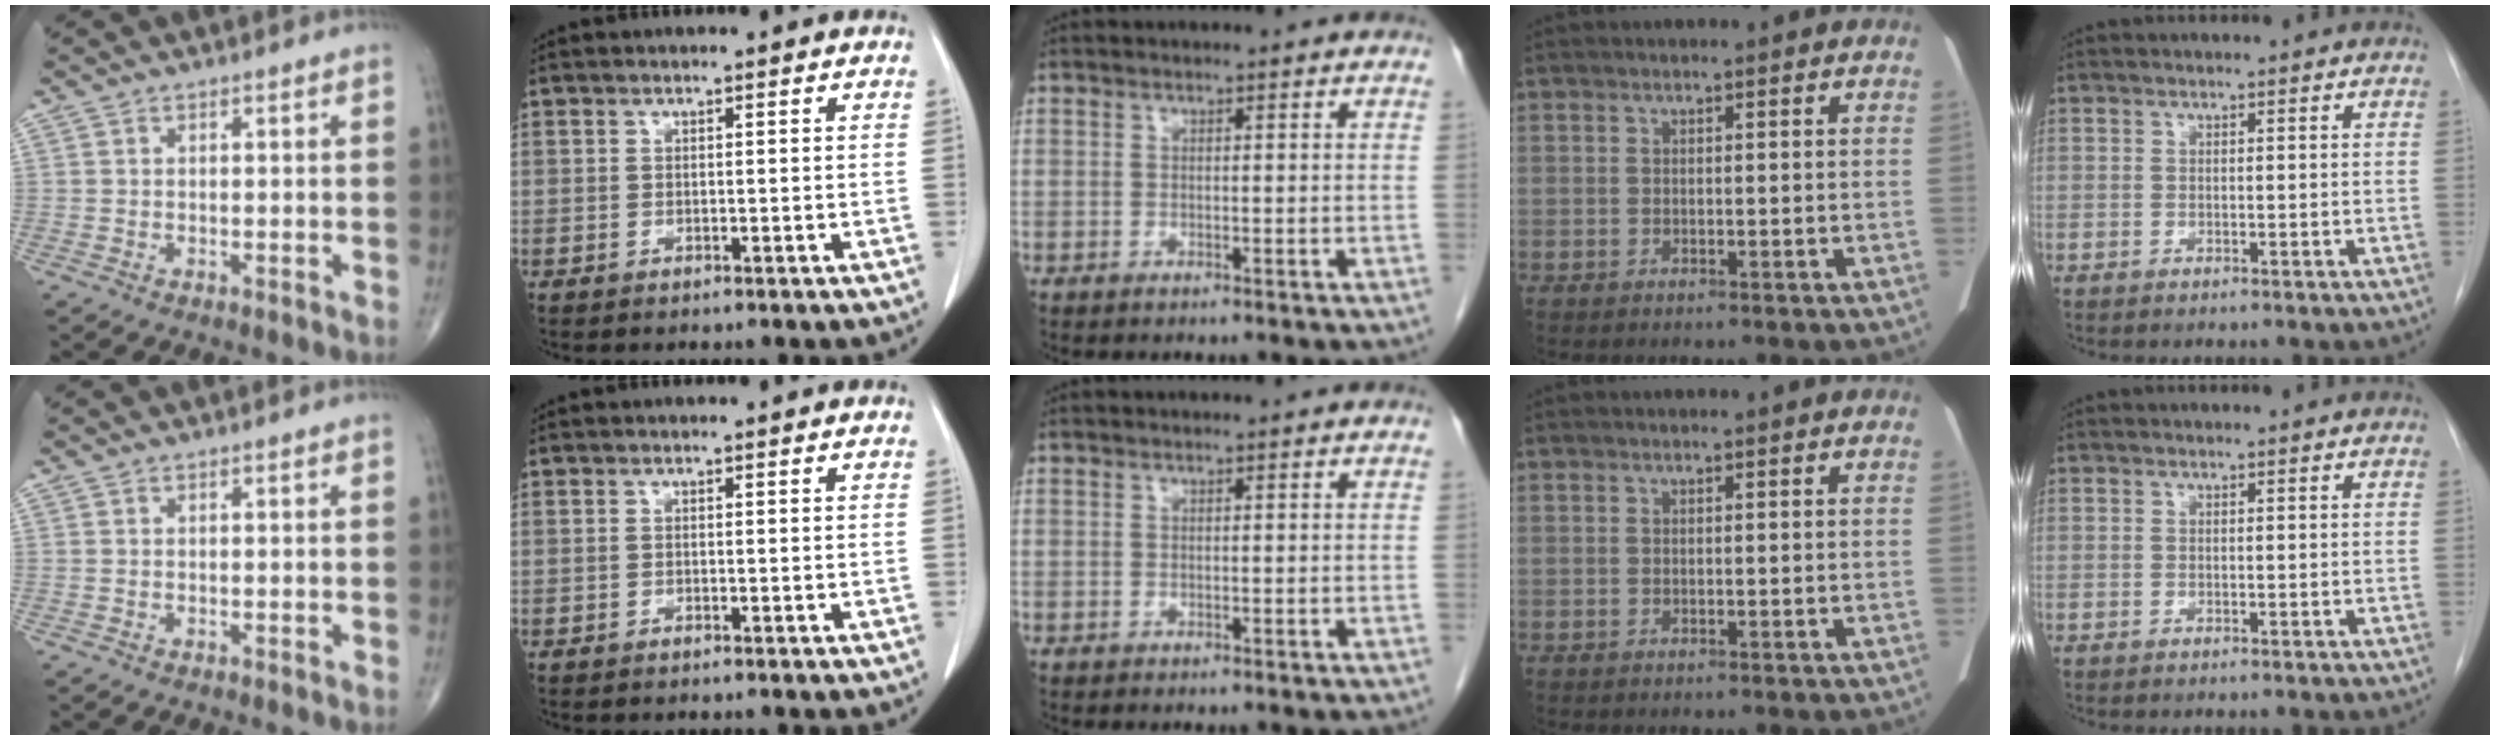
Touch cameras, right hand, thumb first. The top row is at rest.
{}